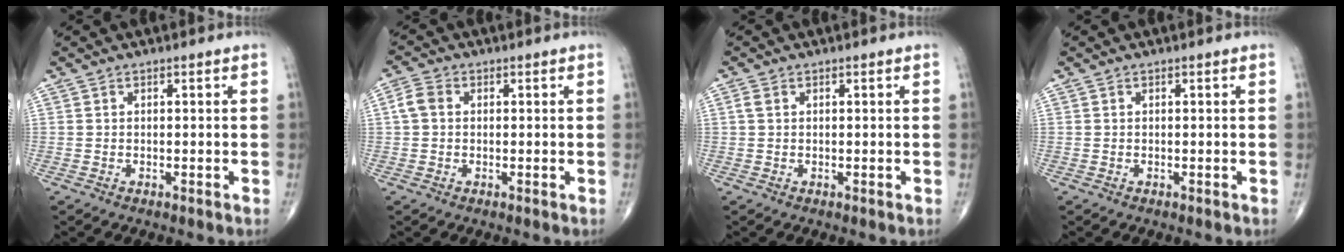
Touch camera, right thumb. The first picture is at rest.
{"total": 3.3, "force": [0.3, 2.6, 2.1], "torque": [-0.045, 0.011, 0.000]}
{"total": 1.2, "force": [0.3, 0.8, 0.8], "torque": [-0.023, 0.005, 0.008]}
{"total": 0.0}